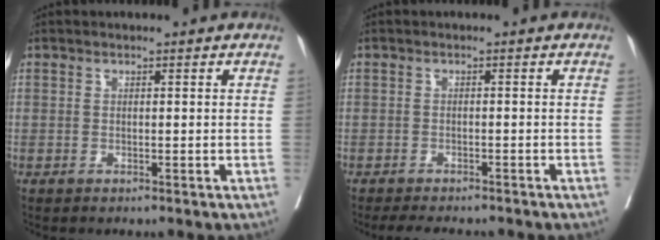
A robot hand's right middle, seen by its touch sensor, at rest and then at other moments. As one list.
[{"total": 6.0, "force": [-5.2, 1.6, 2.4], "torque": [-0.025, -0.005, -0.073]}]